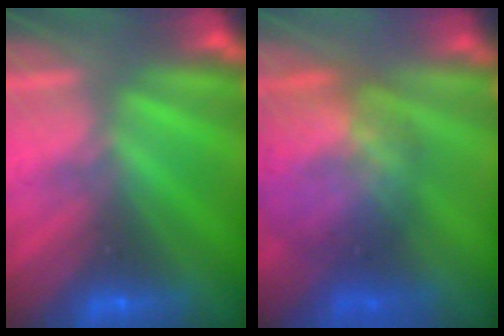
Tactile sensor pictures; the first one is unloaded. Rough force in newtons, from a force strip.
{"total": 8.8}